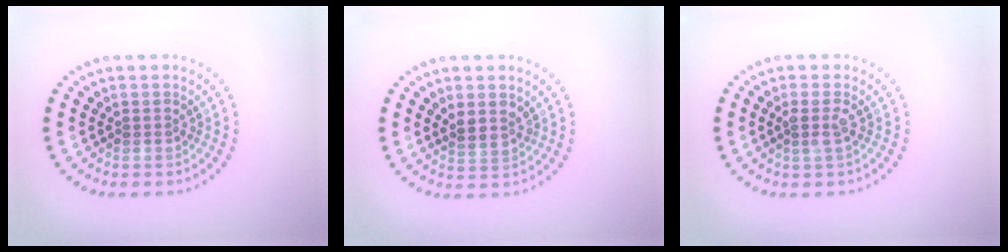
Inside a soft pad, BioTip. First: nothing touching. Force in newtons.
{"total": 2.1, "press": 1.8, "slide": 1.1}
{"total": 1.3, "press": 1.1, "slide": 0.7}